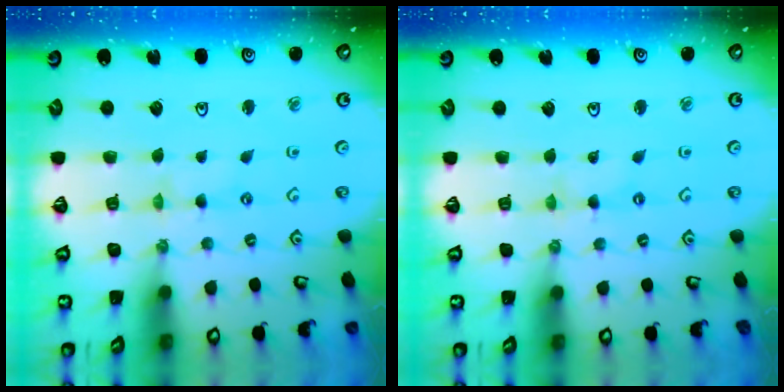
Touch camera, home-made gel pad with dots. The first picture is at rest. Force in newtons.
{"total": 0.0}